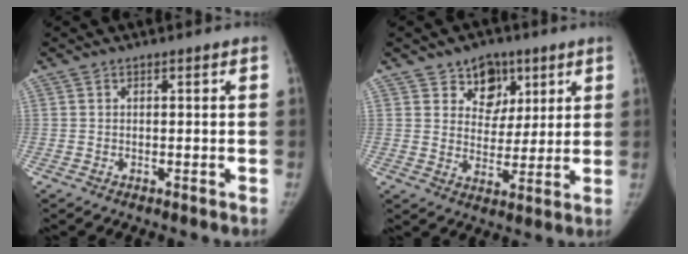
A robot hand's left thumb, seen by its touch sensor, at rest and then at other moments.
{"total": 8.6, "force": [4.9, 6.5, 2.8], "torque": [0.001, -0.021, 0.079]}